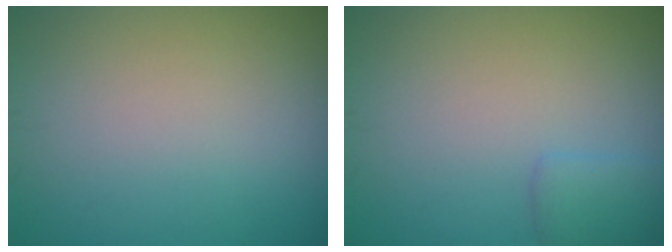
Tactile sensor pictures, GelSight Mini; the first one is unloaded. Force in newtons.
{"total": 1.6, "press": 1.6, "slide": 0.1}